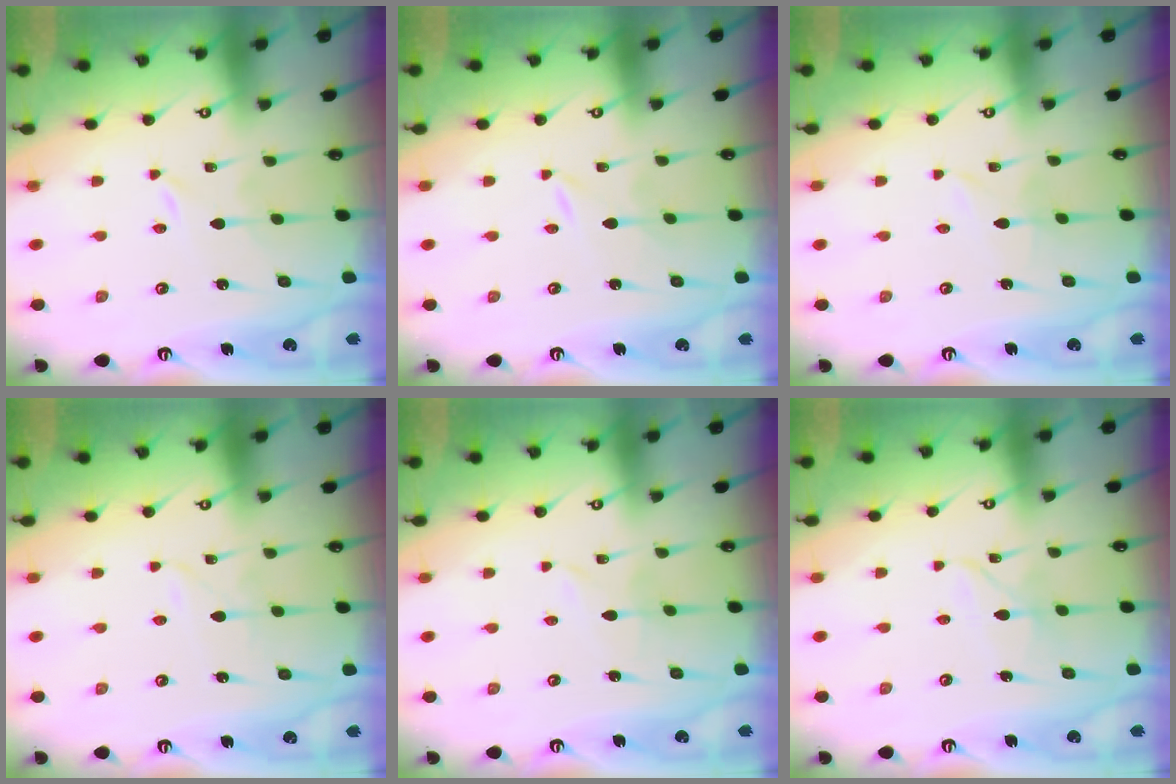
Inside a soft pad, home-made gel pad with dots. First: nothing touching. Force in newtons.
{"total": 0.0}
{"total": 2.1, "press": 2.1, "slide": 0.3}
{"total": 1.7, "press": 1.7, "slide": 0.2}
{"total": 1.9, "press": 1.9, "slide": 0.2}
{"total": 5.0, "press": 5.0, "slide": 0.3}